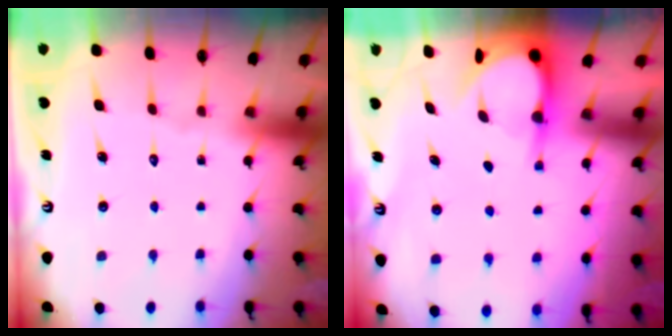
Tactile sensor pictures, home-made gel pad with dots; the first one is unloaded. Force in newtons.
{"total": 6.0, "press": 6.0, "slide": 0.3}